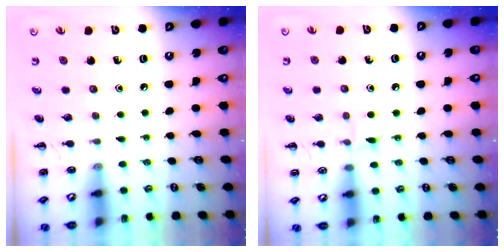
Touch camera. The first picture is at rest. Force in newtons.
{"total": 3.8, "press": 3.6, "slide": 1.3}